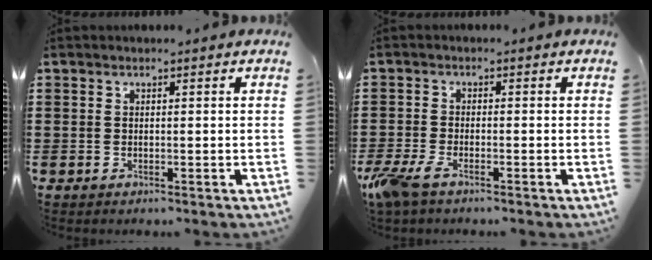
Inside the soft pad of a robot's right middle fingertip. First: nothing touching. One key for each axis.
{"total": 3.8, "fx": -2.5, "fy": 0.8, "fz": 2.8, "tx": -0.079, "ty": -0.014, "tz": -0.054}